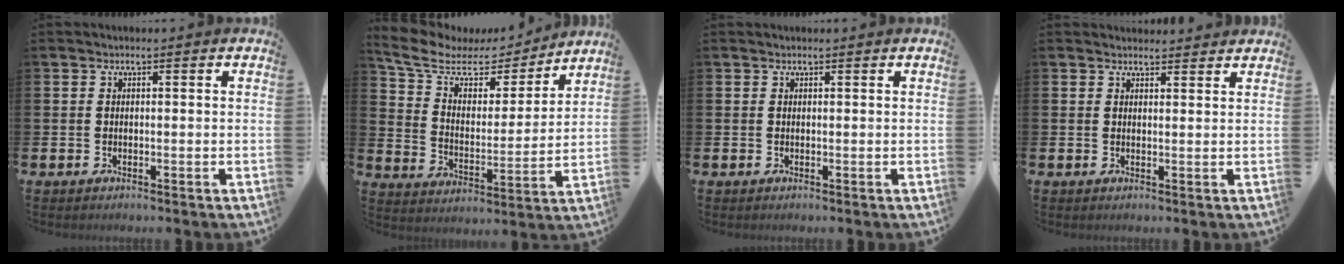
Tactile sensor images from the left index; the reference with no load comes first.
{"total": 7.8, "force": [6.0, 4.1, 2.7], "torque": [-0.094, -0.035, 0.102]}
{"total": 0.0}
{"total": 1.9, "force": [1.8, 0.4, -0.1], "torque": [0.009, -0.007, 0.032]}